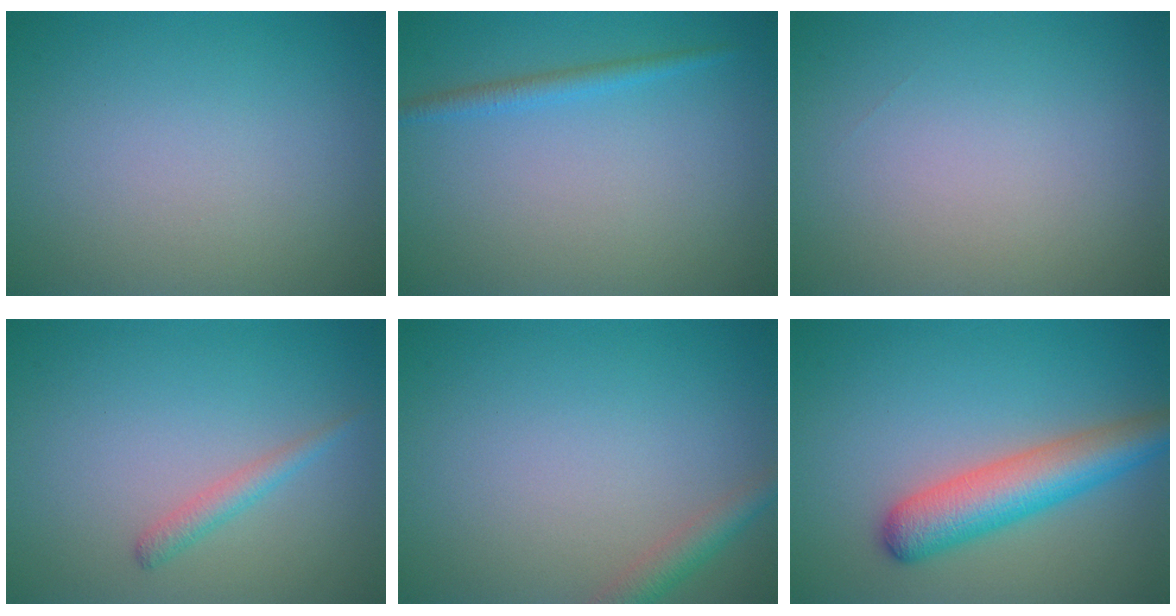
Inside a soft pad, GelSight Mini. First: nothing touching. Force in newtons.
{"total": 1.5, "press": 1.5, "slide": 0.1}
{"total": 0.0}
{"total": 1.4, "press": 1.4, "slide": 0.2}
{"total": 2.1, "press": 2.1, "slide": 0.1}
{"total": 5.7, "press": 5.7, "slide": 0.2}